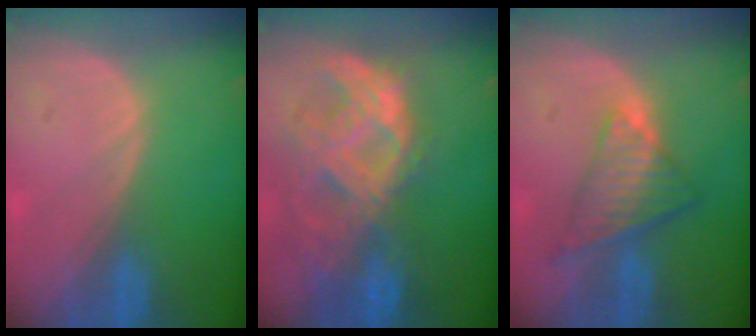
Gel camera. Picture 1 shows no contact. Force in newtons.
{"total": 10.9, "press": 9.3, "slide": 5.7}
{"total": 7.6, "press": 6.2, "slide": 4.3}